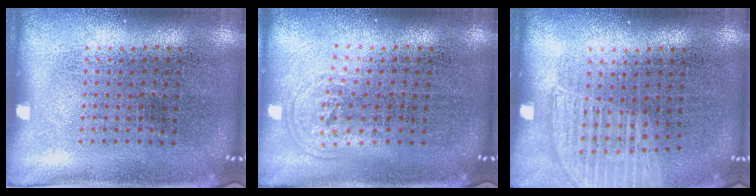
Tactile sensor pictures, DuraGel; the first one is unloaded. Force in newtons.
{"total": 0.8, "press": 0.6, "slide": 0.6}
{"total": 1.1, "press": 1.1, "slide": 0.3}